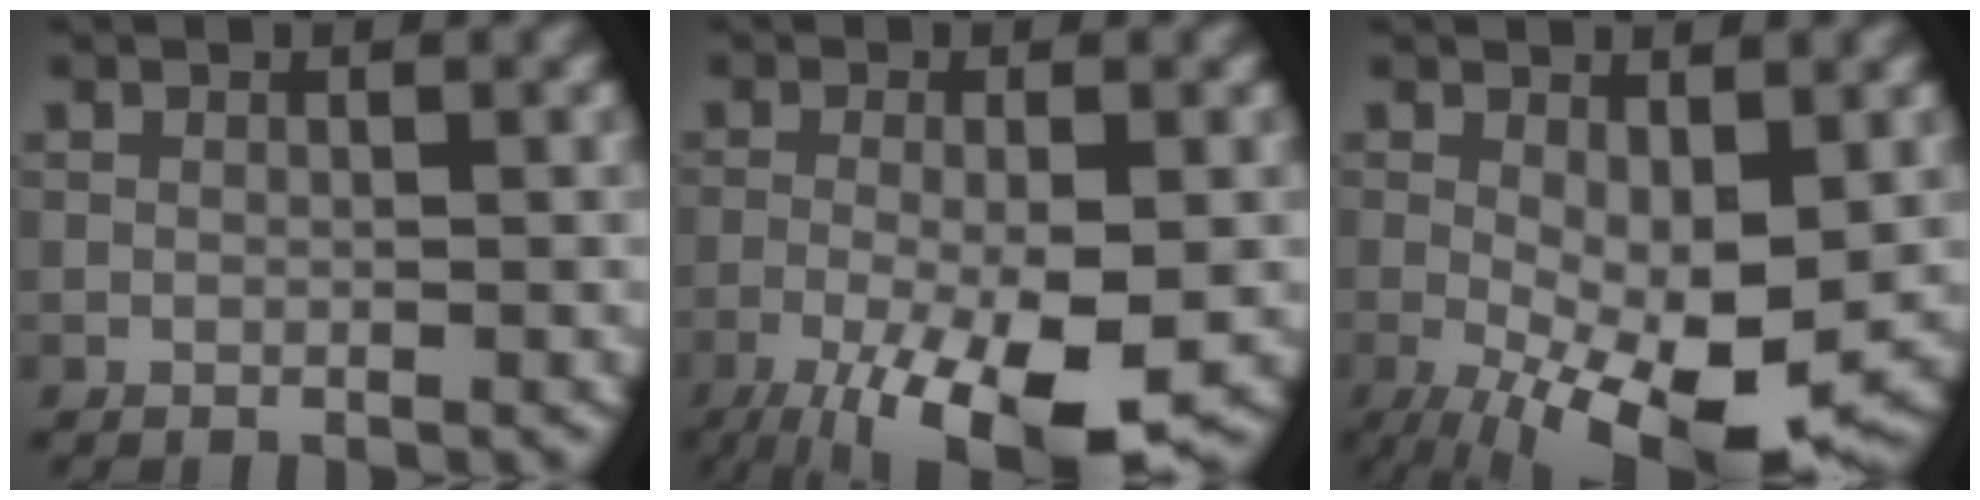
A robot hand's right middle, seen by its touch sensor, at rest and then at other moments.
{"total": 9.4, "force": [-4.3, 2.5, 8.0], "torque": [-0.143, -0.017, -0.066]}
{"total": 10.5, "force": [-2.9, 4.0, 9.3], "torque": [-0.165, -0.020, -0.039]}